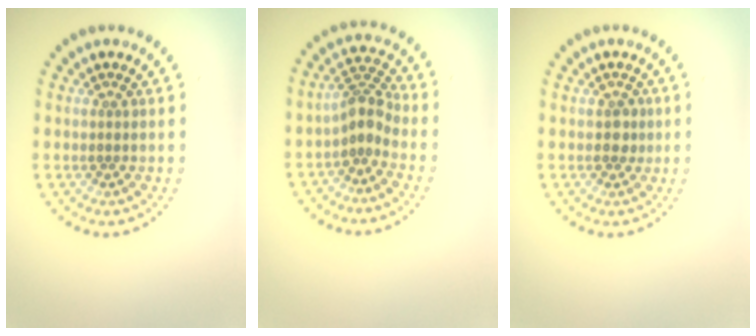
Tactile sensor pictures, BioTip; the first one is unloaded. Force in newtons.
{"total": 2.7, "press": 2.0, "slide": 1.8}
{"total": 1.2, "press": 1.2, "slide": 0.3}